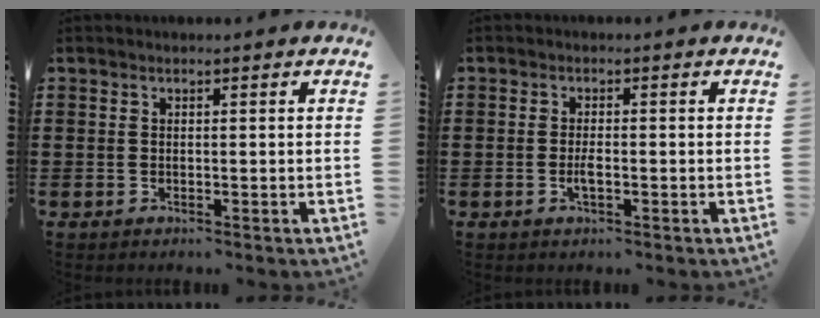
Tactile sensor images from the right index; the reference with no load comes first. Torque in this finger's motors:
{"motor_torque": [1.26, 0.06, 0.26, 0.06]}